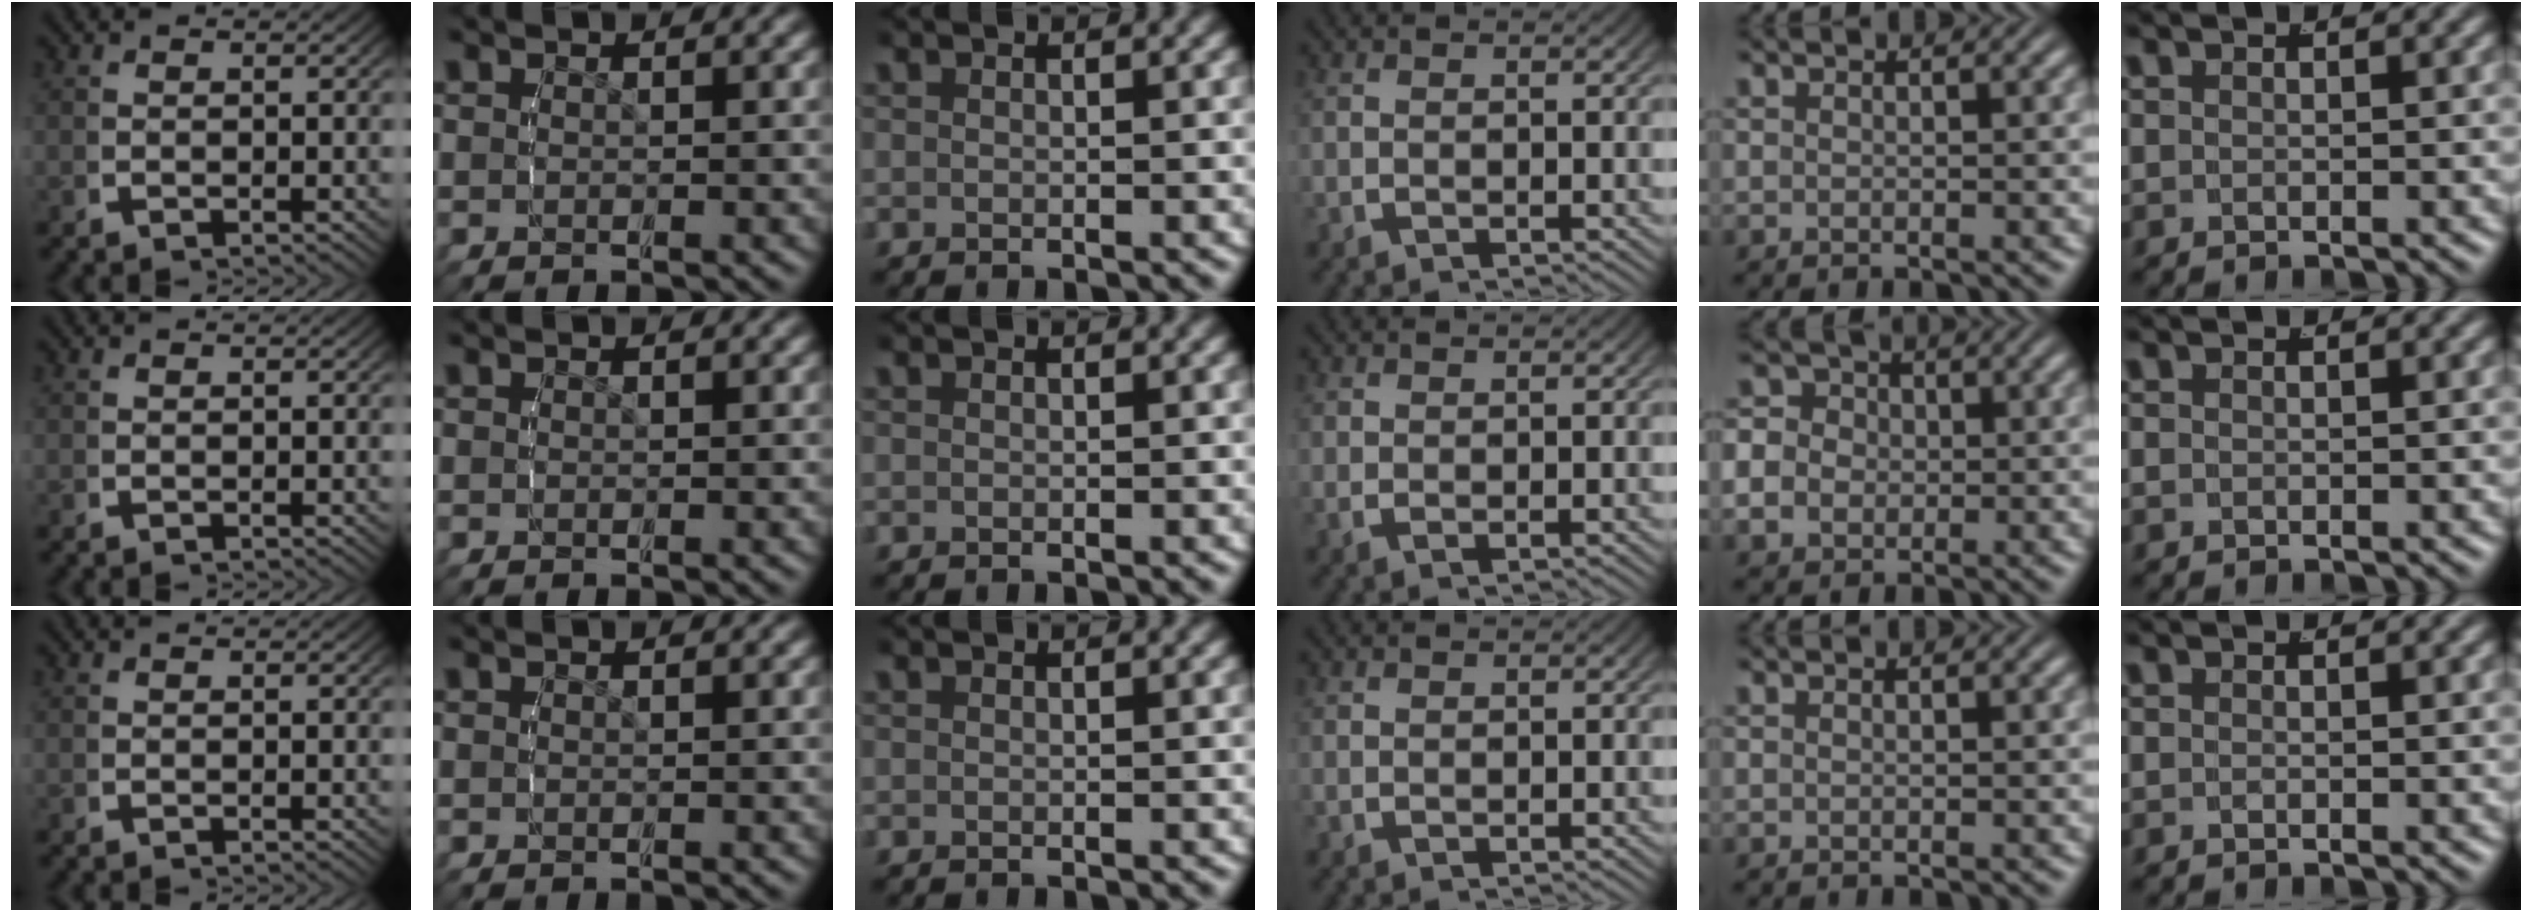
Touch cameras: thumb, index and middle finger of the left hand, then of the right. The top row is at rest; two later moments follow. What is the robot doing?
{"motion": "lift_and_place", "object": "cloth"}